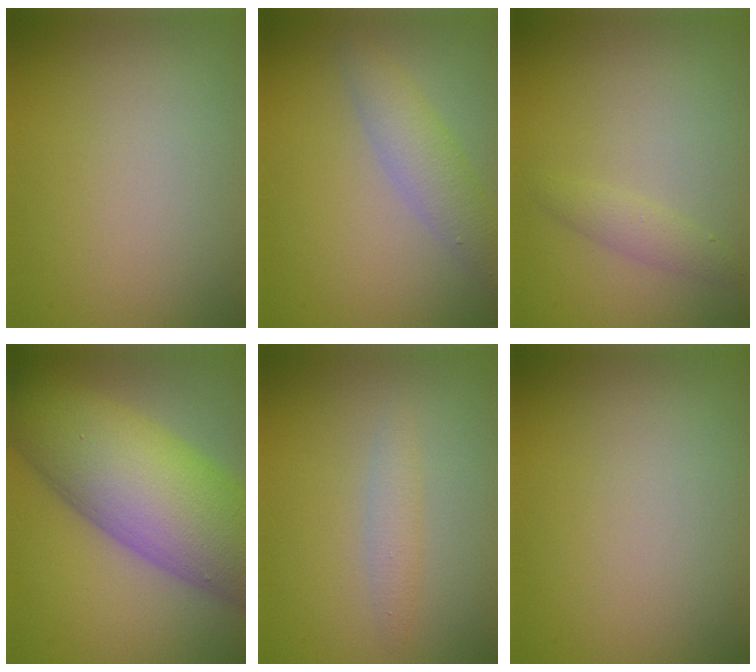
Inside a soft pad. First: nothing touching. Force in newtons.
{"total": 3.0, "press": 3.0, "slide": 0.1}
{"total": 1.4, "press": 1.4, "slide": 0.0}
{"total": 13.6, "press": 13.6, "slide": 0.5}
{"total": 1.3, "press": 1.3, "slide": 0.1}
{"total": 0.0}